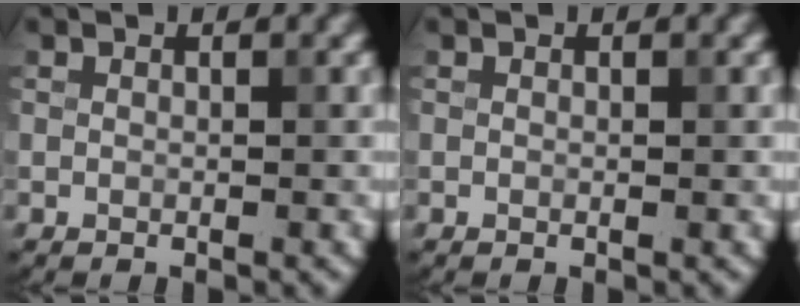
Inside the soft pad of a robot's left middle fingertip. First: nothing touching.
{"total": 0.0}